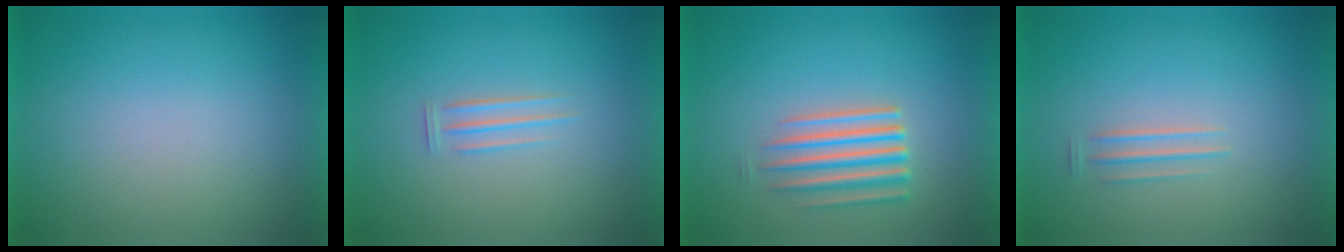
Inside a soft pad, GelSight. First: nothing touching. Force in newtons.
{"total": 1.9}
{"total": 4.3}
{"total": 1.7}